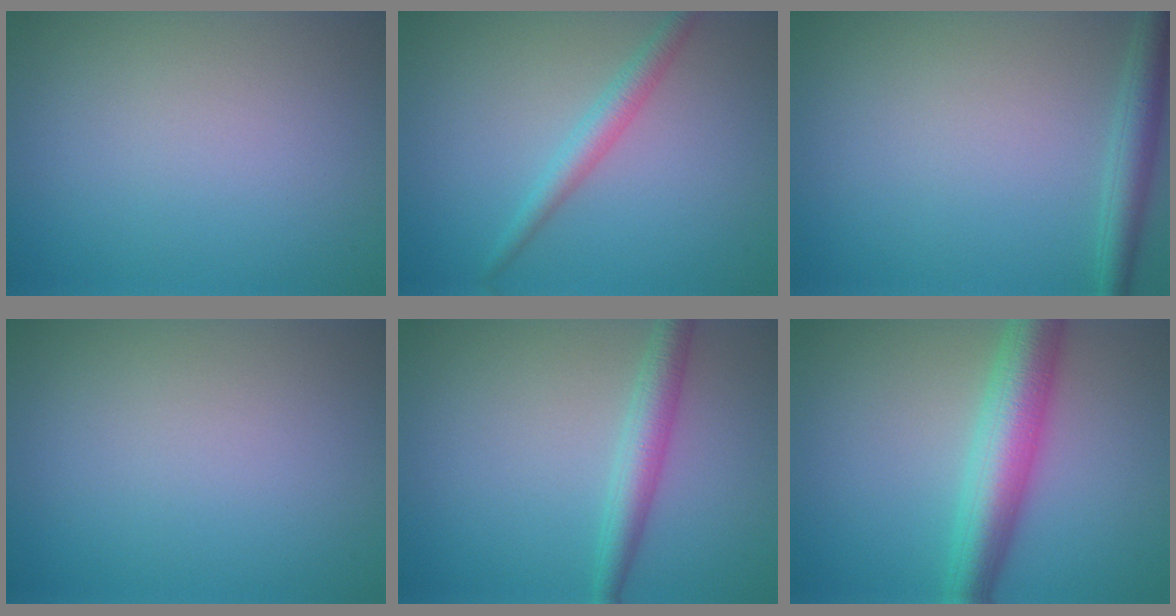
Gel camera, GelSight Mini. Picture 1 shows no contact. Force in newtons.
{"total": 2.2, "press": 2.2, "slide": 0.0}
{"total": 2.7, "press": 2.7, "slide": 0.1}
{"total": 0.0}
{"total": 3.0, "press": 3.0, "slide": 0.1}
{"total": 6.3, "press": 6.3, "slide": 0.1}